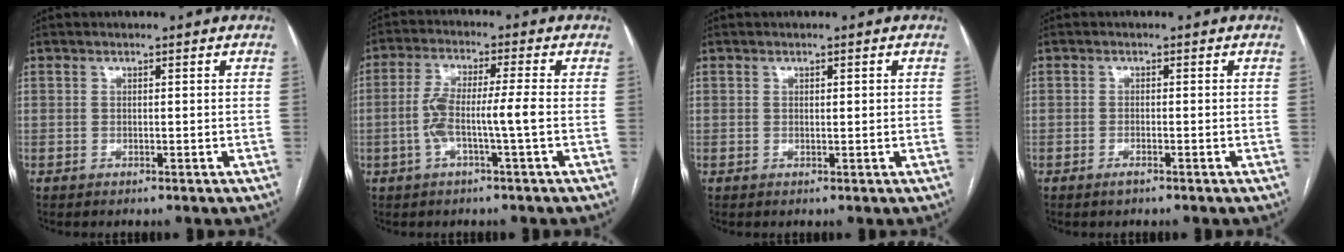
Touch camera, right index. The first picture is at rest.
{"total": 6.9, "force": [-1.5, 0.0, 6.7], "torque": [-0.137, 0.015, -0.029]}
{"total": 1.1, "force": [0.2, 0.3, 1.0], "torque": [-0.018, 0.001, 0.004]}
{"total": 1.1, "force": [-0.8, 0.2, 0.7], "torque": [-0.017, -0.001, -0.013]}